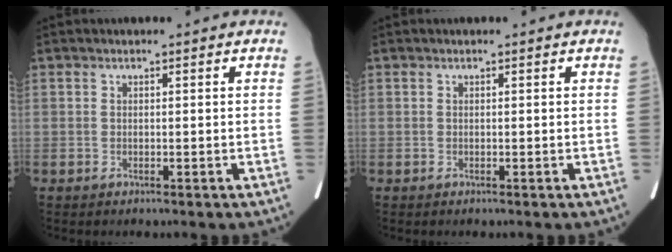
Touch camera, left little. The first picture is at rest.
{"total": 0.0}